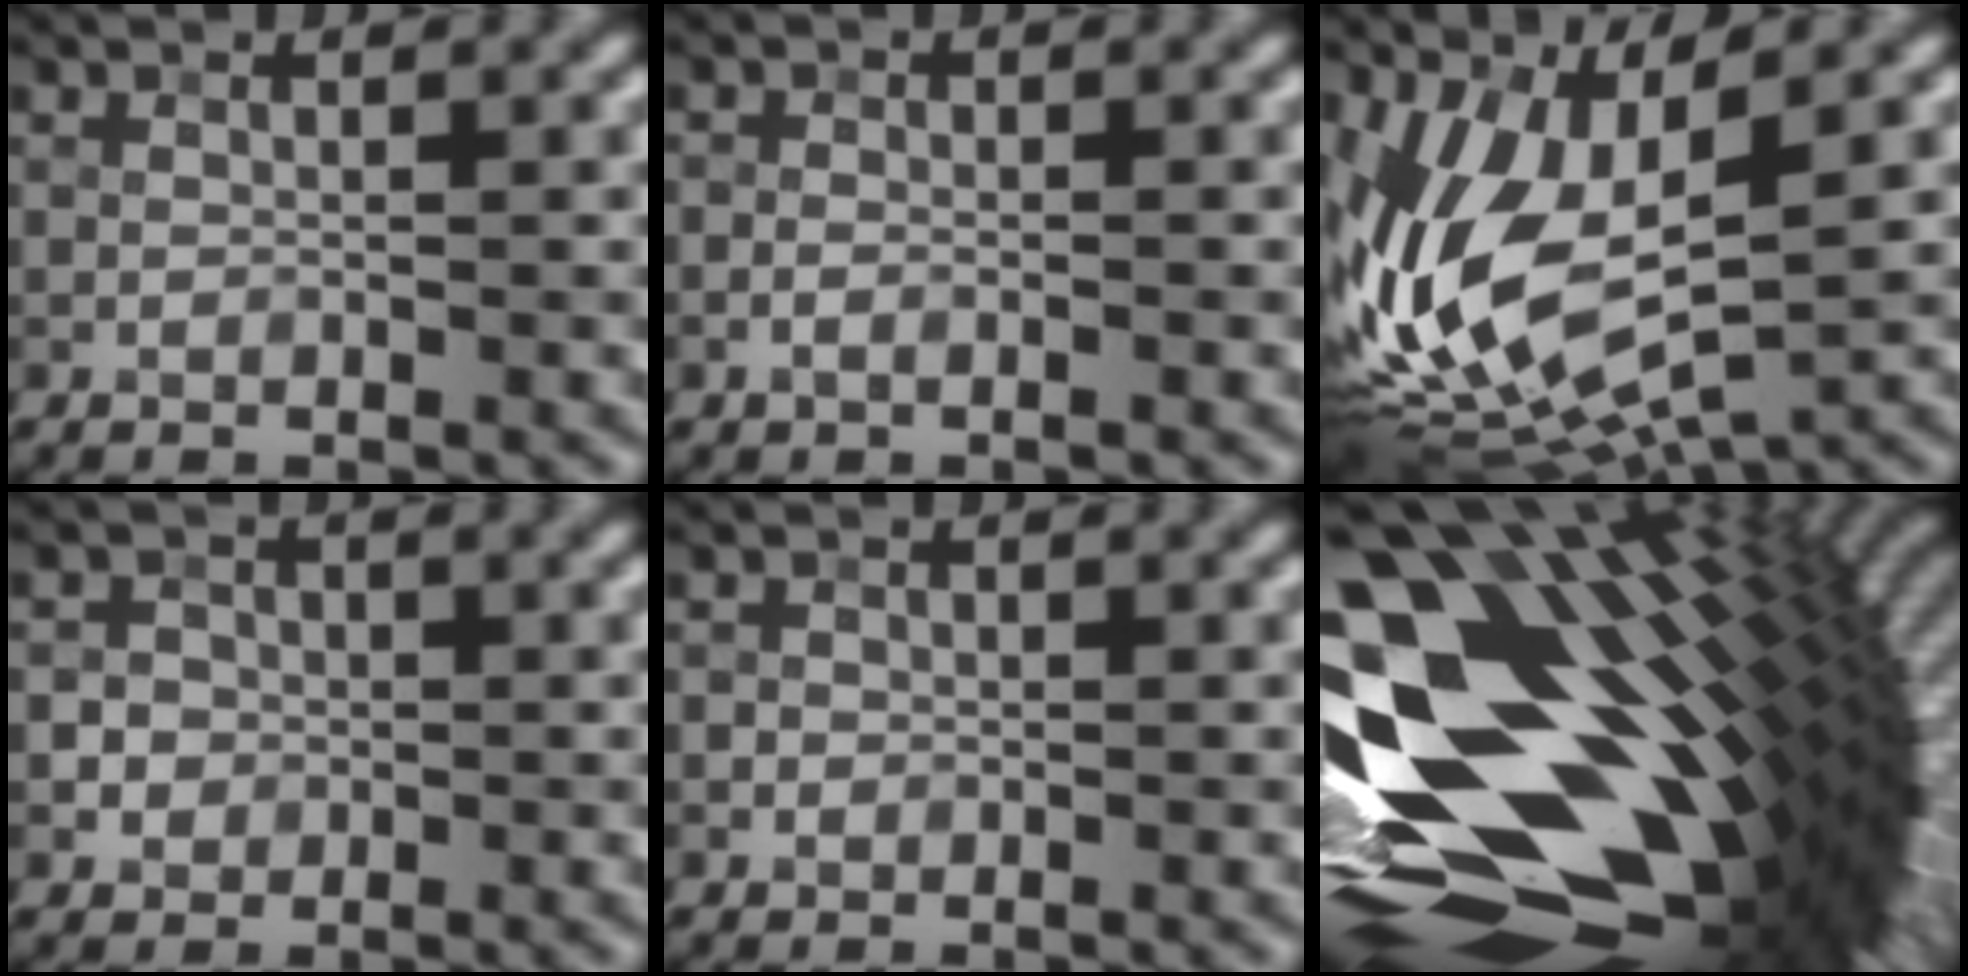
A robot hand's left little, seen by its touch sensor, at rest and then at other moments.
{"total": 0.8, "force": [-0.8, 0.3, 0.1], "torque": [-0.004, -0.001, -0.019]}
{"total": 13.7, "force": [-0.8, 6.1, 12.2], "torque": [-0.273, -0.018, -0.011]}
{"total": 2.2, "force": [-0.5, 2.1, 0.3], "torque": [0.011, 0.007, -0.018]}
{"total": 0.9, "force": [-0.3, 0.9, -0.1], "torque": [0.006, -0.001, -0.004]}
{"total": 19.8, "force": [0.6, 9.9, 17.2], "torque": [-0.311, -0.026, 0.029]}